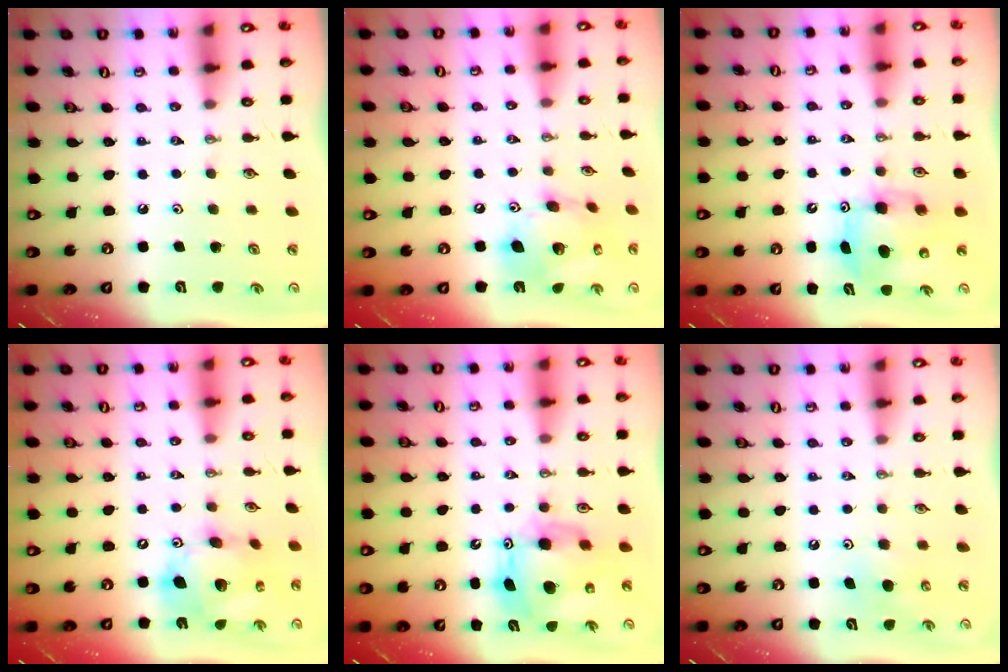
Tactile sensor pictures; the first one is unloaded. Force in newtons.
{"total": 16.1, "press": 16.0, "slide": 1.9}
{"total": 8.2, "press": 8.0, "slide": 1.8}
{"total": 17.1, "press": 16.9, "slide": 2.2}
{"total": 13.2, "press": 13.1, "slide": 1.1}
{"total": 4.8, "press": 4.8, "slide": 0.5}